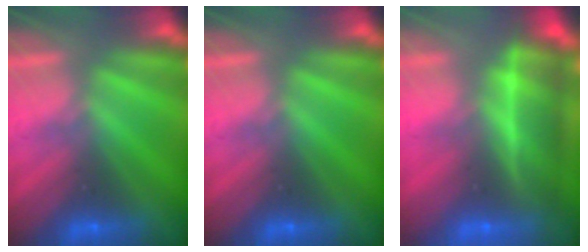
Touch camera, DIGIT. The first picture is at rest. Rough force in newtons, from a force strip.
{"total": 0.0}
{"total": 8.8}